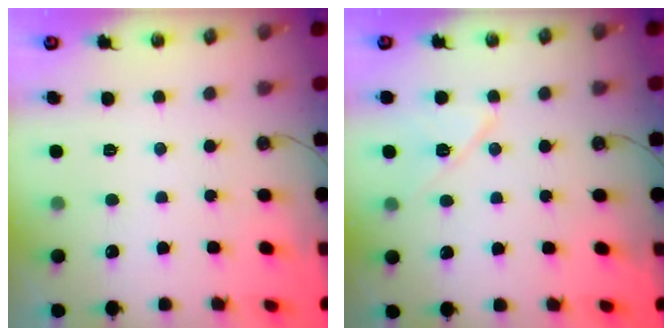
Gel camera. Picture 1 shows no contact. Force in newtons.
{"total": 8.9, "press": 8.9, "slide": 0.9}